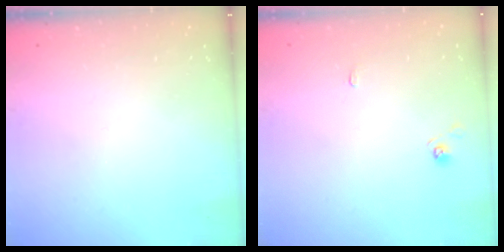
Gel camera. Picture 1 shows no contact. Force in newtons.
{"total": 1.7, "press": 1.7, "slide": 0.3}